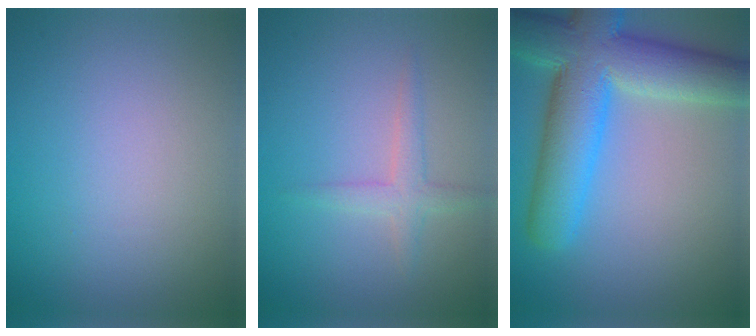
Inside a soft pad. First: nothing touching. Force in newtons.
{"total": 1.9, "press": 1.9, "slide": 0.2}
{"total": 10.8, "press": 10.7, "slide": 0.8}